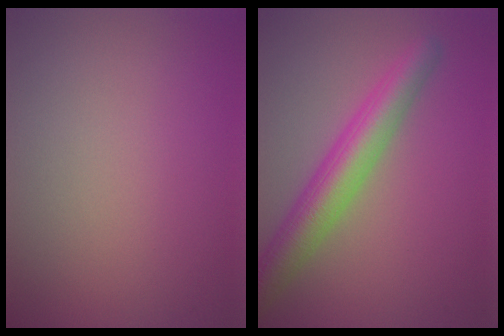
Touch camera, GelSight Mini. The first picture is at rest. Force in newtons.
{"total": 5.6, "press": 5.6, "slide": 0.3}